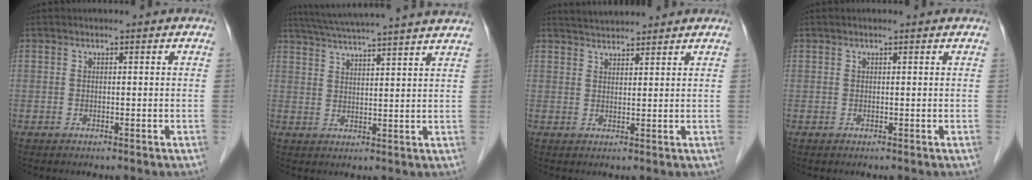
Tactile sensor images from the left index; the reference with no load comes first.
{"total": 17.9, "force": [16.0, -0.9, 8.1], "torque": [-0.147, 0.009, 0.218]}
{"total": 4.8, "force": [4.6, 0.6, 1.0], "torque": [-0.022, 0.031, 0.078]}
{"total": 1.2, "force": [1.0, 0.1, 0.6], "torque": [-0.011, 0.015, 0.017]}